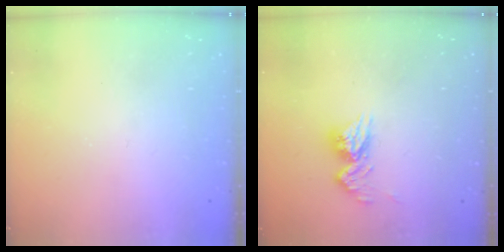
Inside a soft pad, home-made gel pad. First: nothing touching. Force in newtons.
{"total": 10.7, "press": 10.7, "slide": 1.0}